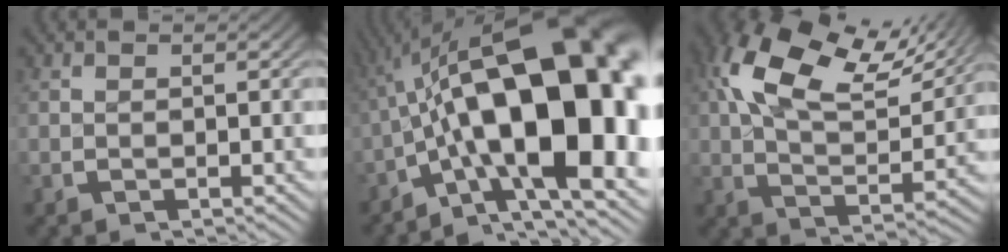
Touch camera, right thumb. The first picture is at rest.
{"total": 22.5, "force": [-0.8, 11.9, 19.1], "torque": [-0.297, -0.043, 0.007]}
{"total": 11.8, "force": [5.5, 6.1, 8.4], "torque": [-0.154, 0.007, 0.084]}